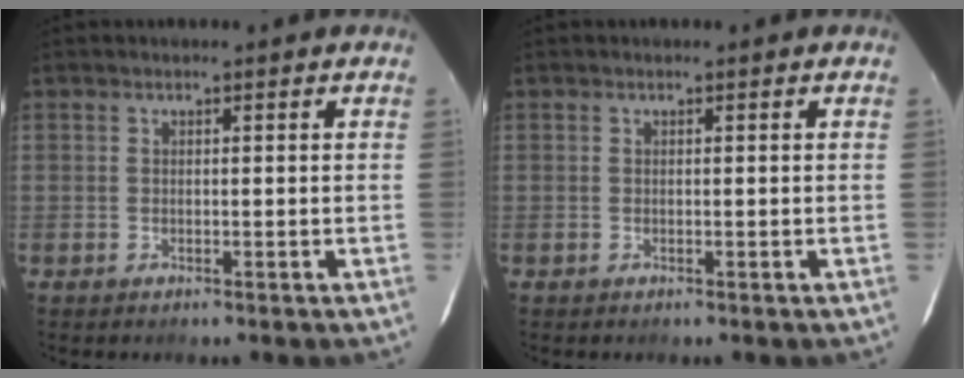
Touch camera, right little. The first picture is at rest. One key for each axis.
{"total": 0.0}